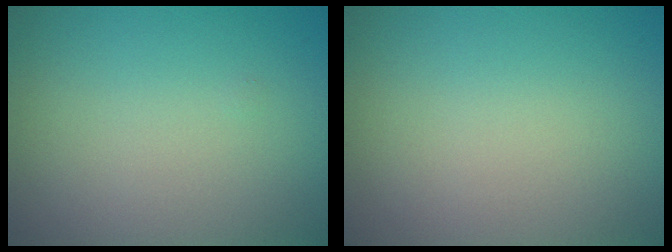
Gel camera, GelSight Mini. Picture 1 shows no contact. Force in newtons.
{"total": 0.0}